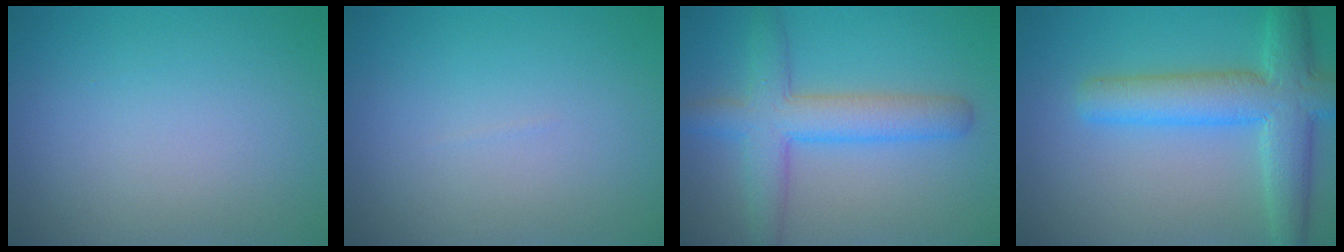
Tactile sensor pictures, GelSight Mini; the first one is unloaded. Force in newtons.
{"total": 0.0}
{"total": 5.6, "press": 5.6, "slide": 0.1}
{"total": 7.1, "press": 7.1, "slide": 0.4}